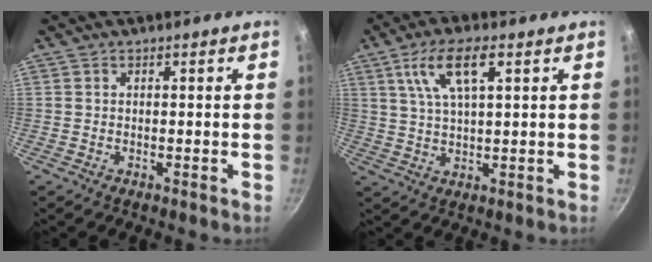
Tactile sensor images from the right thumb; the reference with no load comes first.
{"total": 9.2, "force": [3.8, 3.1, 7.8], "torque": [-0.141, 0.000, 0.076]}